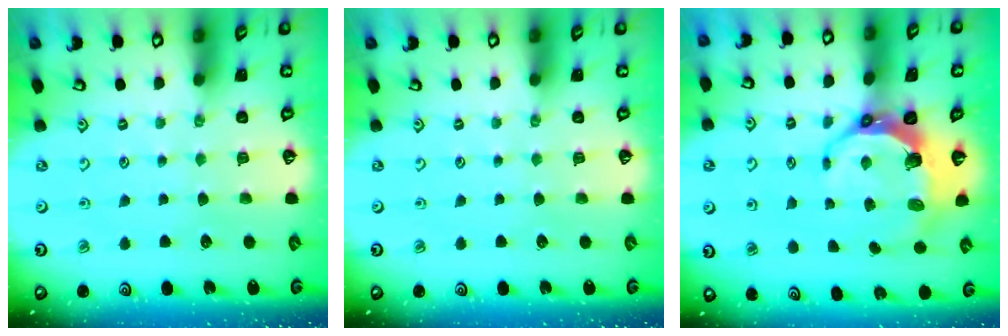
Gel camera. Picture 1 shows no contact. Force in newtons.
{"total": 0.0}
{"total": 9.4, "press": 8.0, "slide": 5.0}